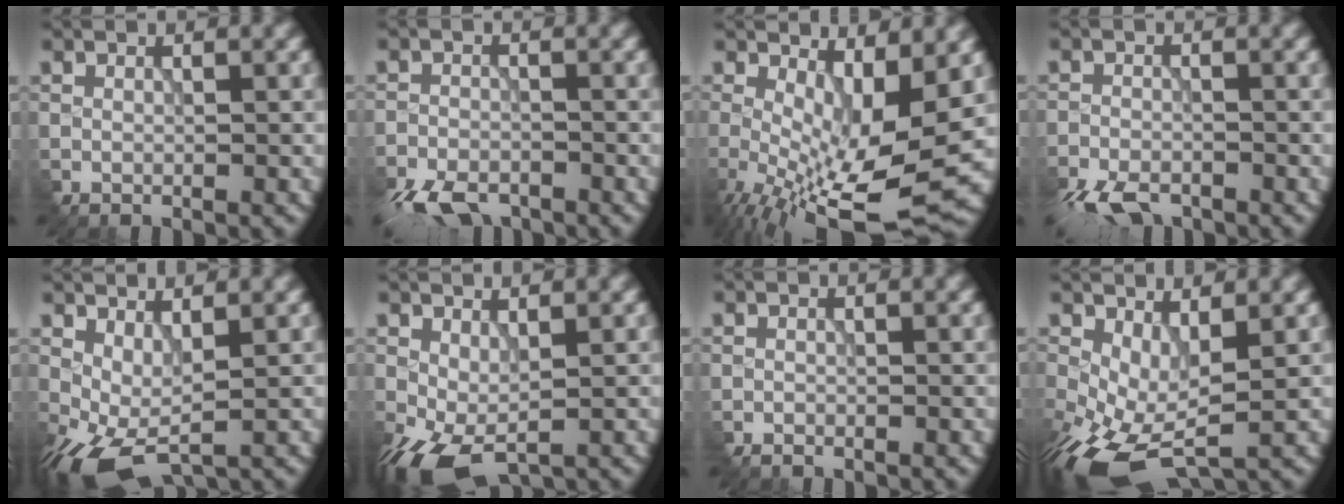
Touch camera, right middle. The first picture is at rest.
{"total": 5.2, "force": [-4.2, 2.0, 2.2], "torque": [-0.042, -0.019, -0.085]}
{"total": 11.0, "force": [-2.2, 3.8, 10.1], "torque": [-0.180, -0.021, -0.030]}
{"total": 4.7, "force": [-3.7, 1.7, 2.2], "torque": [-0.045, -0.015, -0.078]}
{"total": 5.2, "force": [-0.9, 2.4, 4.5], "torque": [-0.105, -0.002, -0.016]}
{"total": 5.0, "force": [-1.9, 2.5, 3.9], "torque": [-0.101, -0.009, -0.029]}
{"total": 0.6, "force": [-0.6, 0.0, 0.1], "torque": [-0.004, -0.001, -0.012]}
{"total": 7.2, "force": [-2.1, 3.8, 5.8], "torque": [-0.136, -0.017, -0.032]}